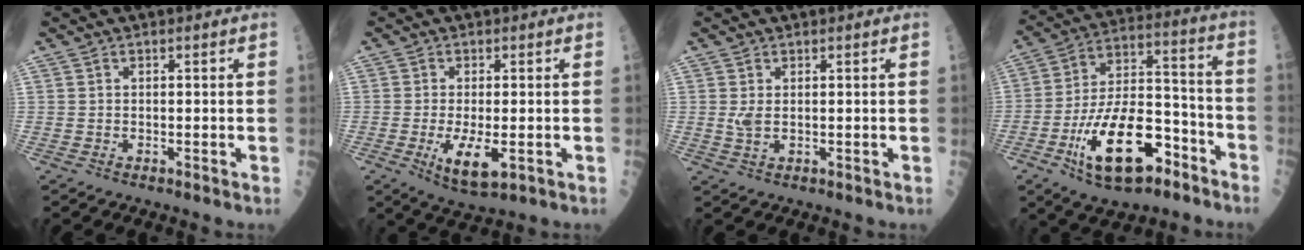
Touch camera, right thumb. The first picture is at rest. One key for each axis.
{"total": 6.9, "fx": -1.8, "fy": 2.3, "fz": 6.3, "tx": -0.115, "ty": -0.017, "tz": -0.023}
{"total": 1.9, "fx": 0.3, "fy": 0.9, "fz": 1.7, "tx": -0.040, "ty": -0.005, "tz": 0.011}
{"total": 20.4, "fx": -9.6, "fy": 9.1, "fz": 15.5, "tx": -0.263, "ty": 0.064, "tz": -0.155}